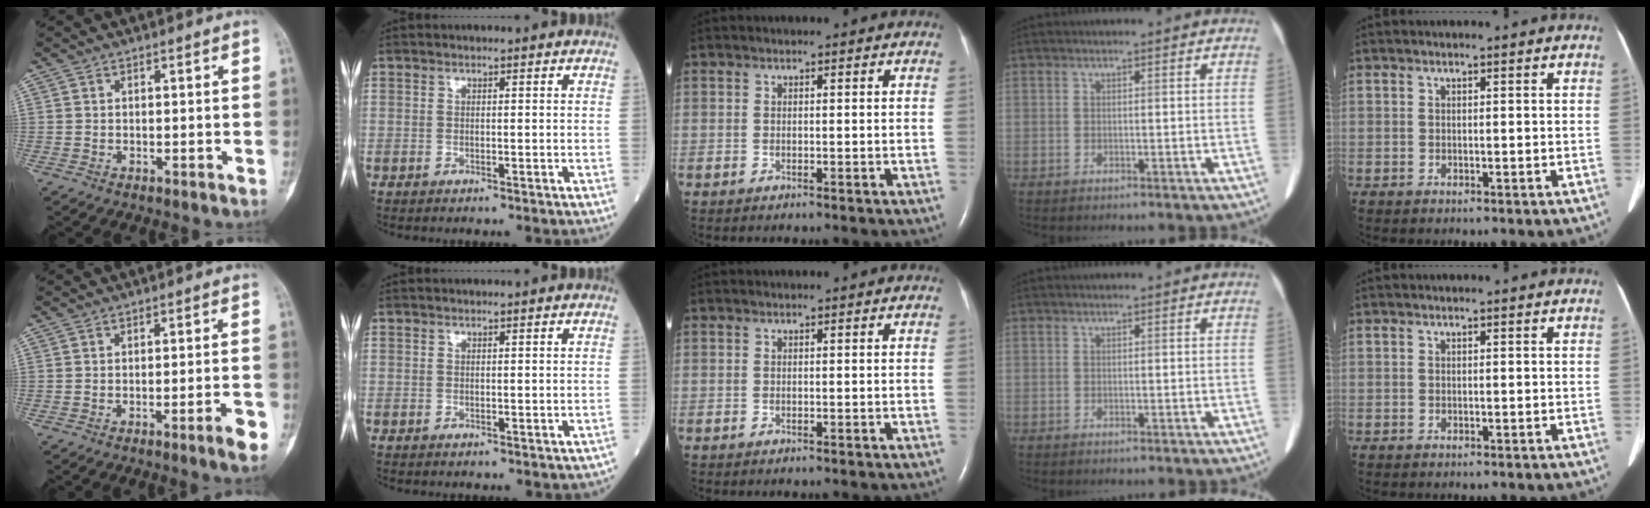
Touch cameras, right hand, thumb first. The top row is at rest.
{"thumb": {"total": 4.5, "force": [-2.3, 0.3, 3.8], "torque": [-0.054, 0.010, -0.034]}}